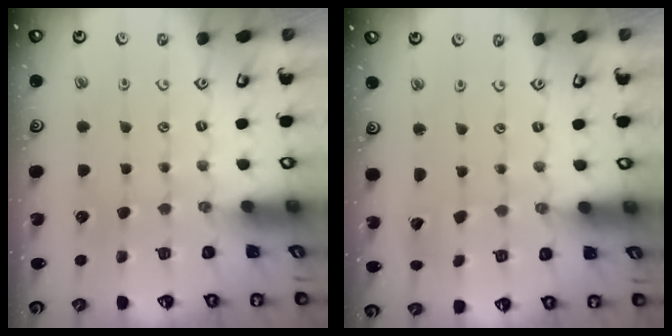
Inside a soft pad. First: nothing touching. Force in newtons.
{"total": 3.4, "press": 3.4, "slide": 0.3}